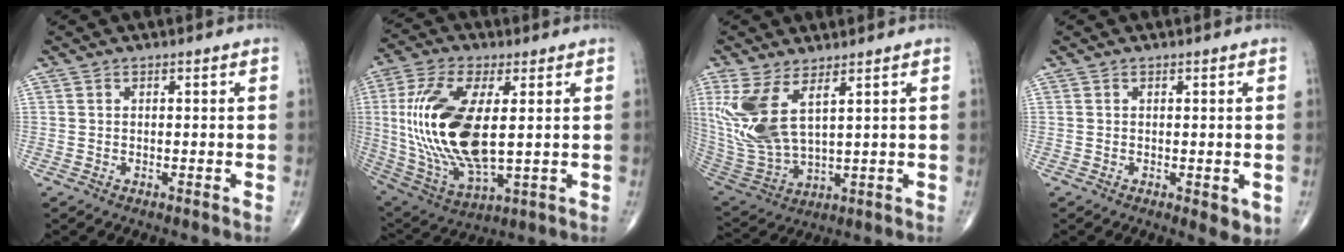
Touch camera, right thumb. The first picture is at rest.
{"total": 21.6, "force": [1.9, 9.6, 19.3], "torque": [-0.408, -0.017, 0.044]}
{"total": 13.4, "force": [5.2, 5.6, 11.0], "torque": [-0.246, -0.028, 0.122]}
{"total": 3.3, "force": [-0.8, 1.5, 2.8], "torque": [-0.023, -0.006, -0.007]}